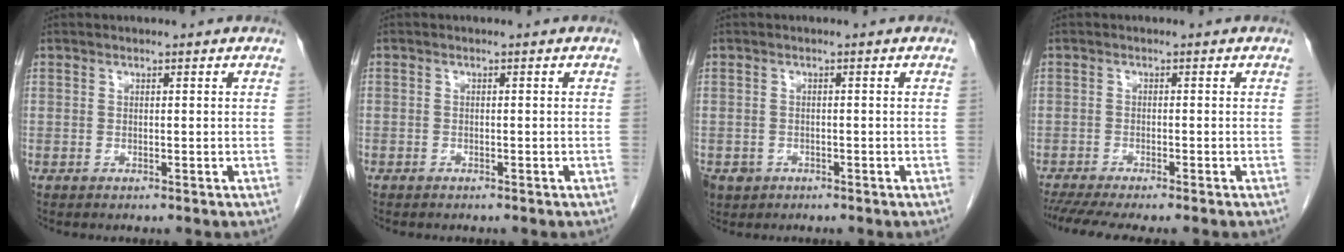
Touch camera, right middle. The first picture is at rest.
{"total": 0.8, "force": [-0.6, 0.5, 0.1], "torque": [-0.009, 0.003, -0.011]}
{"total": 3.4, "force": [-1.9, 2.7, 0.7], "torque": [-0.012, 0.003, -0.029]}
{"total": 8.5, "force": [-7.2, 0.7, 4.5], "torque": [-0.064, -0.011, -0.112]}